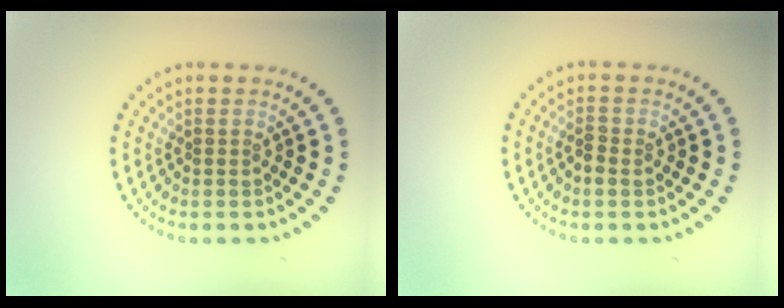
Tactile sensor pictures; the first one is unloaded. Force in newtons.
{"total": 1.2, "press": 1.2, "slide": 0.2}